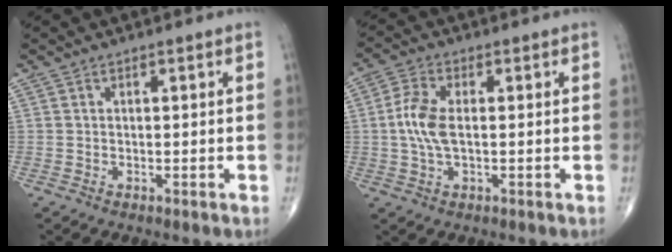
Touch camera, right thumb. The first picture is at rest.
{"total": 6.6, "force": [0.0, 3.1, 5.8], "torque": [-0.138, 0.011, -0.004]}